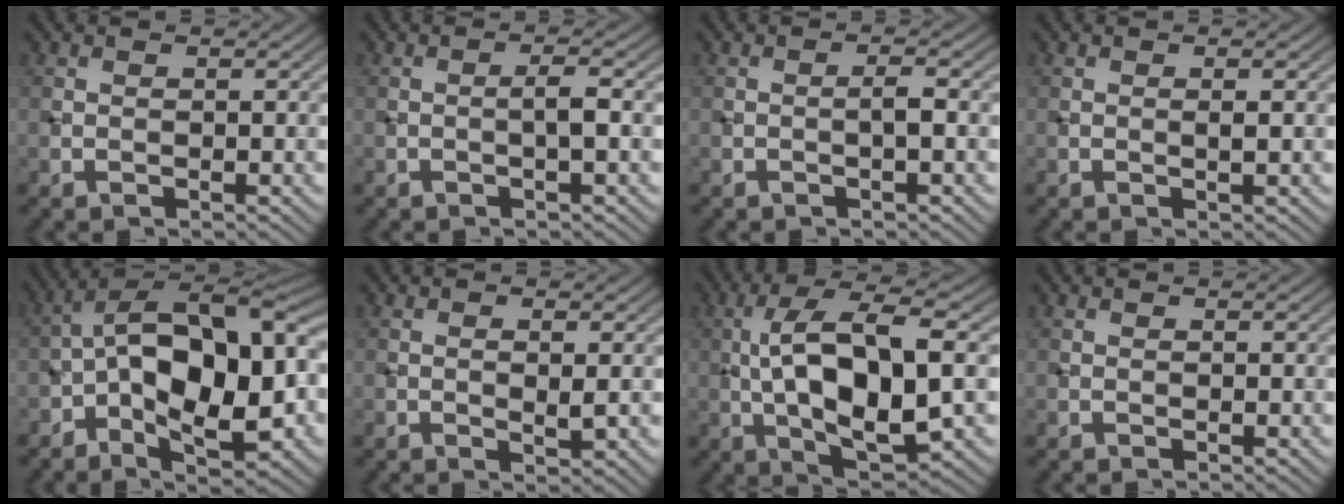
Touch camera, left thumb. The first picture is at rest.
{"total": 1.6, "force": [-0.3, 0.0, 1.6], "torque": [-0.032, 0.004, -0.010]}
{"total": 1.3, "force": [-0.4, 0.0, 1.2], "torque": [-0.024, 0.004, -0.010]}
{"total": 0.7, "force": [0.0, -0.1, 0.7], "torque": [-0.016, -0.001, -0.001]}
{"total": 15.0, "force": [-2.0, 8.0, 12.5], "torque": [-0.209, 0.016, -0.047]}
{"total": 2.0, "force": [-0.1, 0.5, 1.9], "torque": [-0.037, -0.005, -0.001]}
{"total": 12.7, "force": [0.2, 4.9, 11.7], "torque": [-0.228, 0.006, 0.007]}
{"total": 0.0}